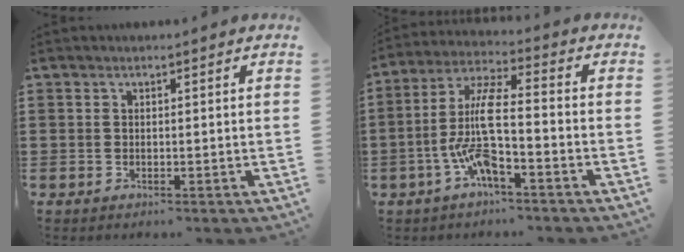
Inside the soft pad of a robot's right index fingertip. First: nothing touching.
{"total": 10.3, "force": [-3.1, 2.5, 9.5], "torque": [-0.218, -0.012, -0.065]}